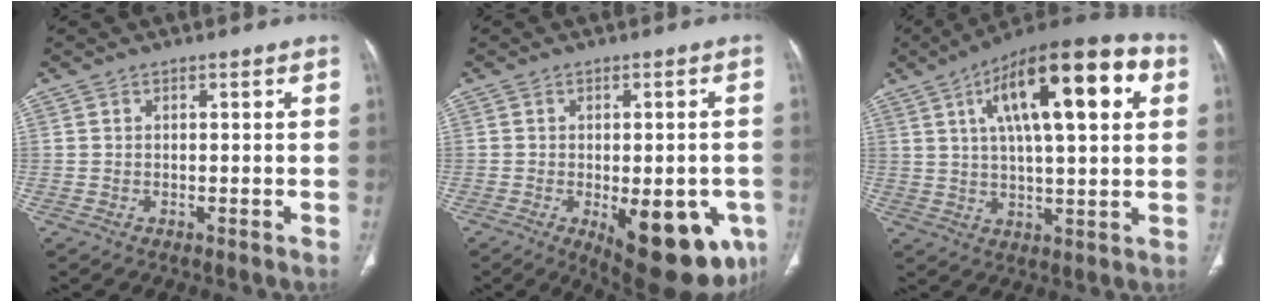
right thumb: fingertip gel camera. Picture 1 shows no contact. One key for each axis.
{"total": 18.0, "fx": -6.4, "fy": 7.6, "fz": 15.0, "tx": -0.139, "ty": -0.004, "tz": -0.064}
{"total": 22.0, "fx": 7.4, "fy": 7.3, "fz": 19.3, "tx": -0.283, "ty": 0.015, "tz": 0.109}